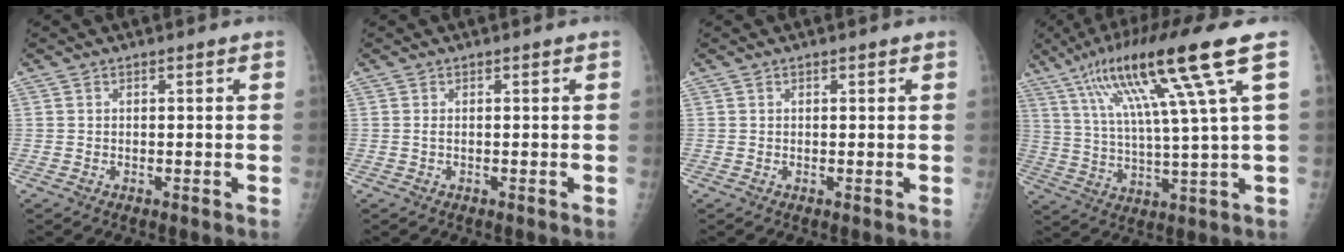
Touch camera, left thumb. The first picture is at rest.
{"total": 0.7, "force": [0.0, 0.2, 0.7], "torque": [-0.017, 0.003, 0.002]}
{"total": 0.6, "force": [0.3, 0.3, 0.5], "torque": [-0.006, 0.000, 0.003]}
{"total": 18.1, "force": [8.2, 0.6, 16.2], "torque": [-0.287, -0.008, 0.139]}